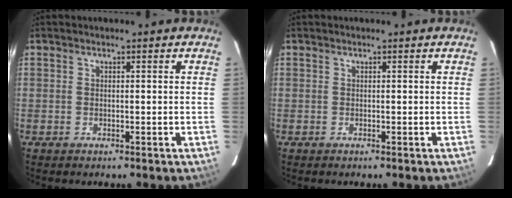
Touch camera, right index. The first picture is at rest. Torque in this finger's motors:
{"motor_torque": [0.08, 0.05, 0.13, 0.01]}